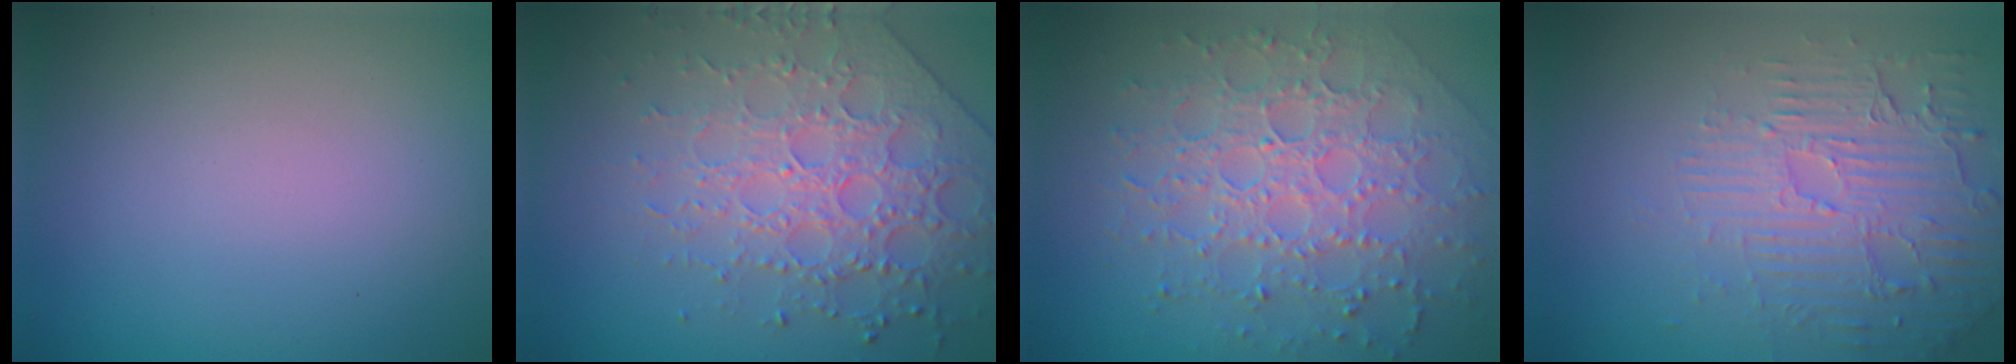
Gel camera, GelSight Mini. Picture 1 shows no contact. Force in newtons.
{"total": 5.2, "press": 4.7, "slide": 2.1}
{"total": 7.2, "press": 5.1, "slide": 5.1}
{"total": 6.0, "press": 3.7, "slide": 4.7}